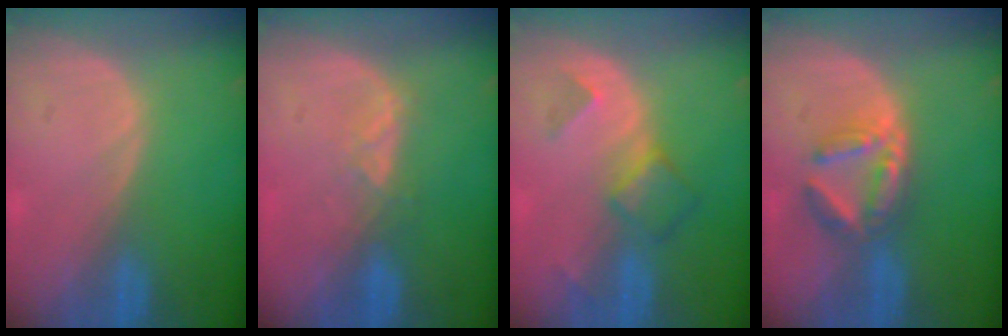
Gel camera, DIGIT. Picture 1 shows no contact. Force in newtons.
{"total": 2.6, "press": 2.5, "slide": 0.8}
{"total": 4.8, "press": 4.6, "slide": 1.4}
{"total": 5.9, "press": 5.6, "slide": 1.7}